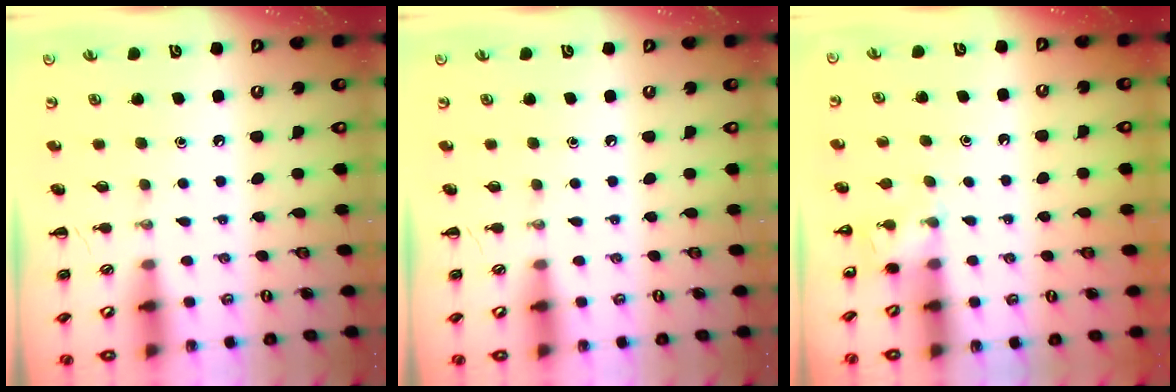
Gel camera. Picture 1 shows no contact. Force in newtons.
{"total": 0.0}
{"total": 5.2, "press": 5.0, "slide": 1.5}